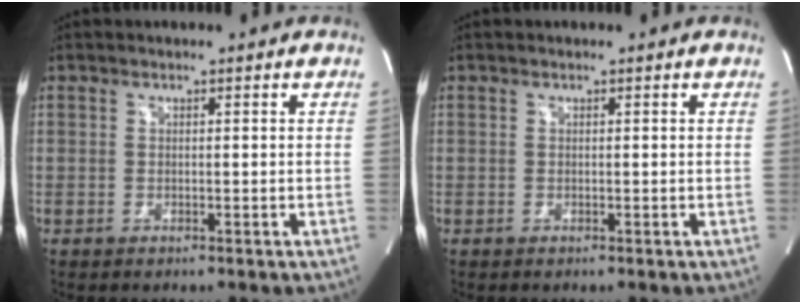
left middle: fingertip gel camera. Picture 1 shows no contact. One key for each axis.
{"total": 0.0}